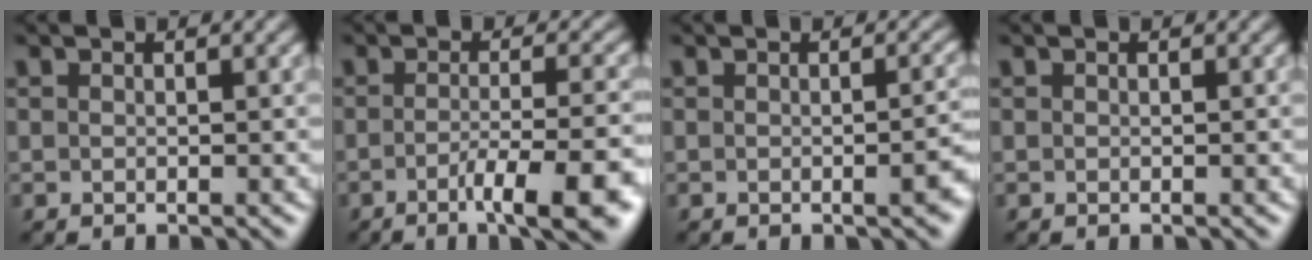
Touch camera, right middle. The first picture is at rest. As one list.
[{"total": 7.8, "force": [-3.7, 1.8, 6.7], "torque": [-0.083, -0.004, -0.056]}, {"total": 3.5, "force": [-0.6, 1.0, 3.2], "torque": [-0.031, 0.001, -0.007]}, {"total": 0.0}]